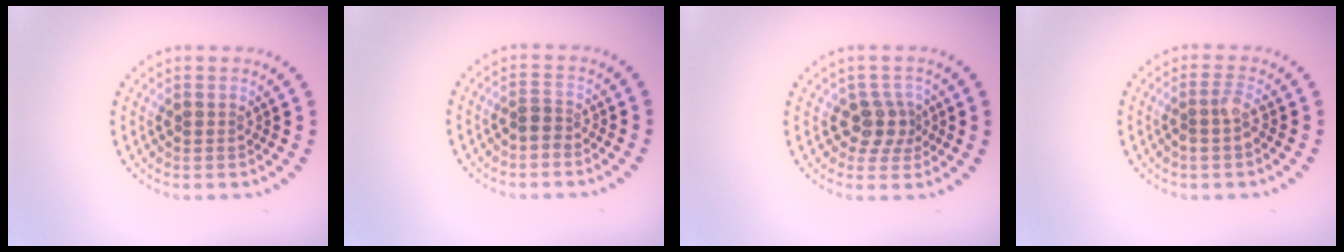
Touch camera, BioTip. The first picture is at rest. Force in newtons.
{"total": 0.7, "press": 0.5, "slide": 0.6}
{"total": 2.5, "press": 2.0, "slide": 1.5}
{"total": 1.7, "press": 1.4, "slide": 1.0}